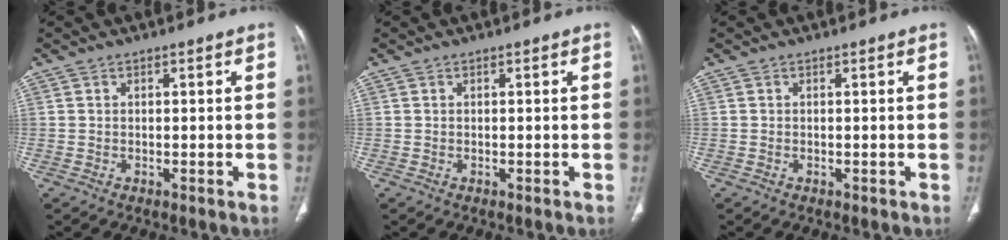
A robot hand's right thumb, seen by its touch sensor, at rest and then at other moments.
{"total": 0.0}
{"total": 0.0}